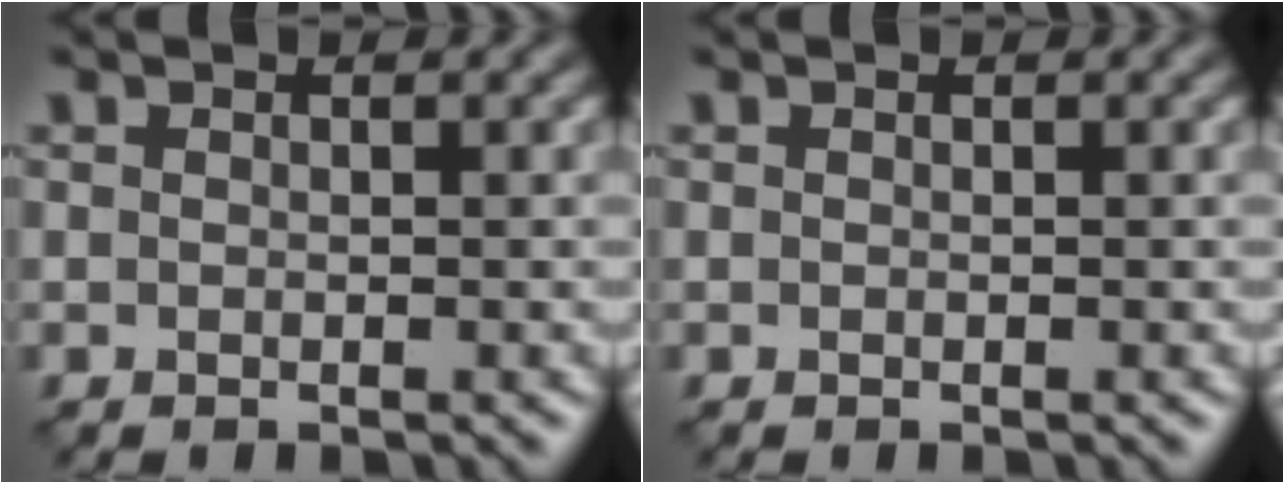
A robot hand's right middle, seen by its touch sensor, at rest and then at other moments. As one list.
[{"total": 0.0}]